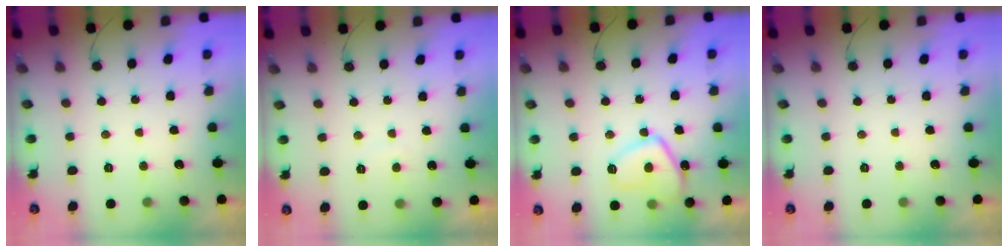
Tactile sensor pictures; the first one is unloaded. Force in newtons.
{"total": 0.0}
{"total": 11.0, "press": 10.9, "slide": 1.3}
{"total": 0.0}